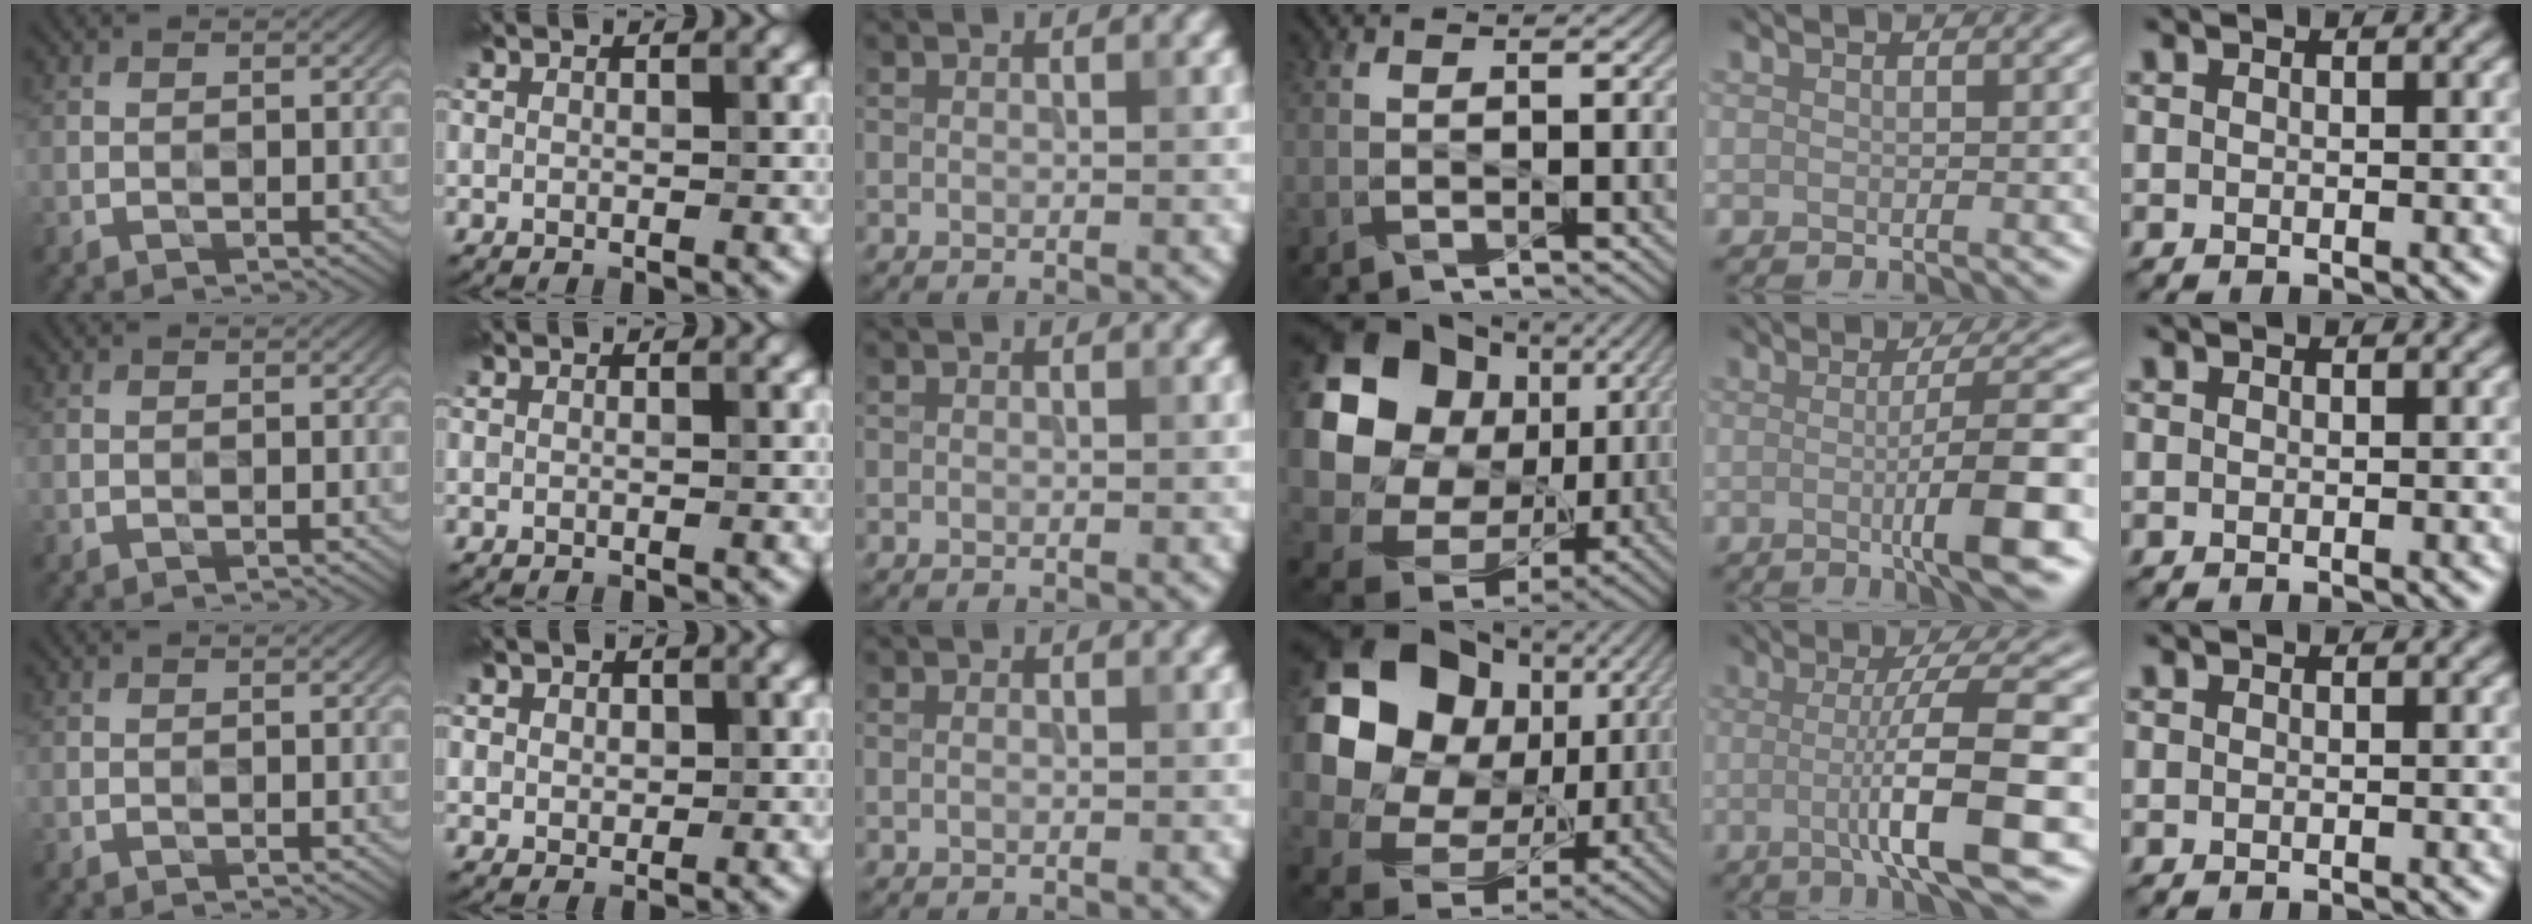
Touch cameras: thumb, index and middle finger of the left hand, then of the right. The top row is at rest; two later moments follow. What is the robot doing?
{"motion": "wipe", "object": "compact mirror"}